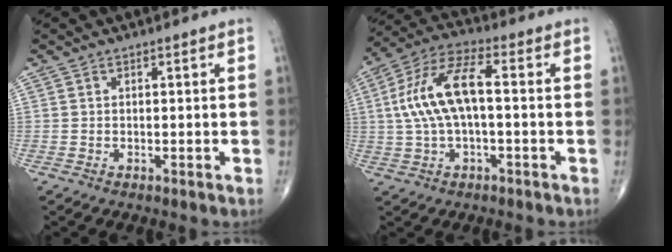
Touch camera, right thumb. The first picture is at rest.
{"total": 12.7, "force": [0.5, 5.4, 11.5], "torque": [-0.243, 0.038, 0.007]}